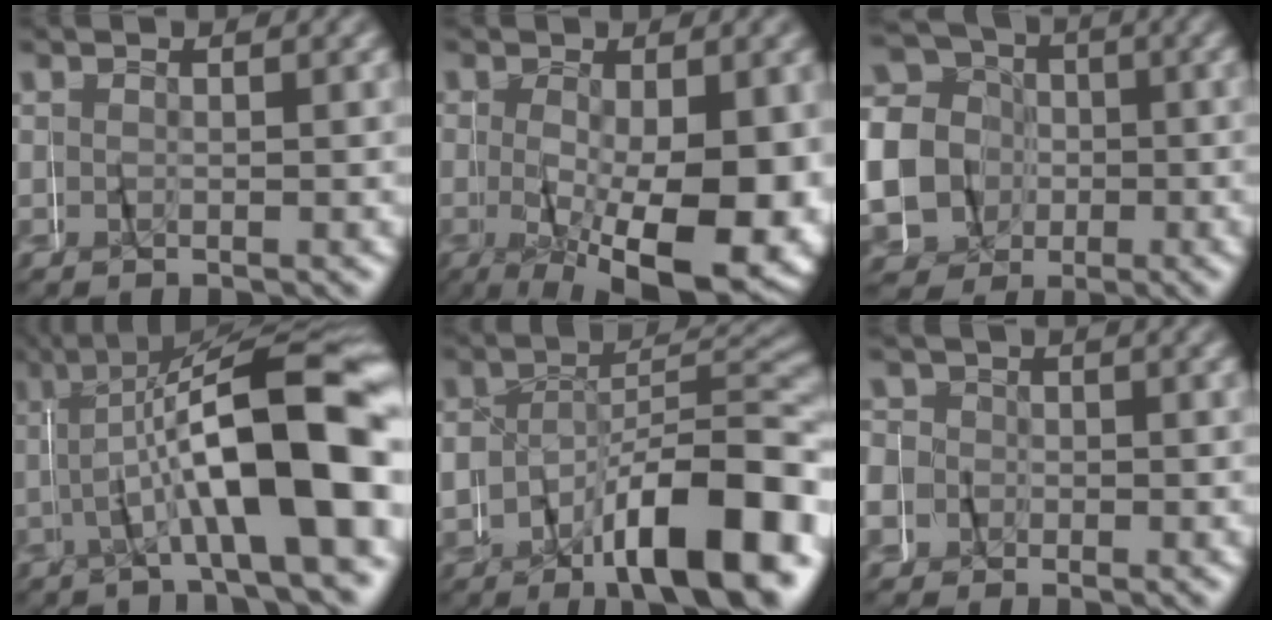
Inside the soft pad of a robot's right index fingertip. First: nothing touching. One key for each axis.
{"total": 10.4, "fx": -3.0, "fy": 4.1, "fz": 9.1, "tx": -0.128, "ty": -0.019, "tz": -0.035}
{"total": 16.7, "fx": 0.2, "fy": 15.6, "fz": 5.8, "tx": -0.145, "ty": -0.030, "tz": -0.012}
{"total": 15.6, "fx": 0.9, "fy": 6.4, "fz": 14.2, "tx": -0.210, "ty": 0.016, "tz": 0.012}
{"total": 12.0, "fx": -4.7, "fy": 6.0, "fz": 9.3, "tx": -0.134, "ty": 0.007, "tz": -0.074}
{"total": 6.3, "fx": 0.4, "fy": 6.1, "fz": 1.6, "tx": -0.037, "ty": 0.010, "tz": -0.011}